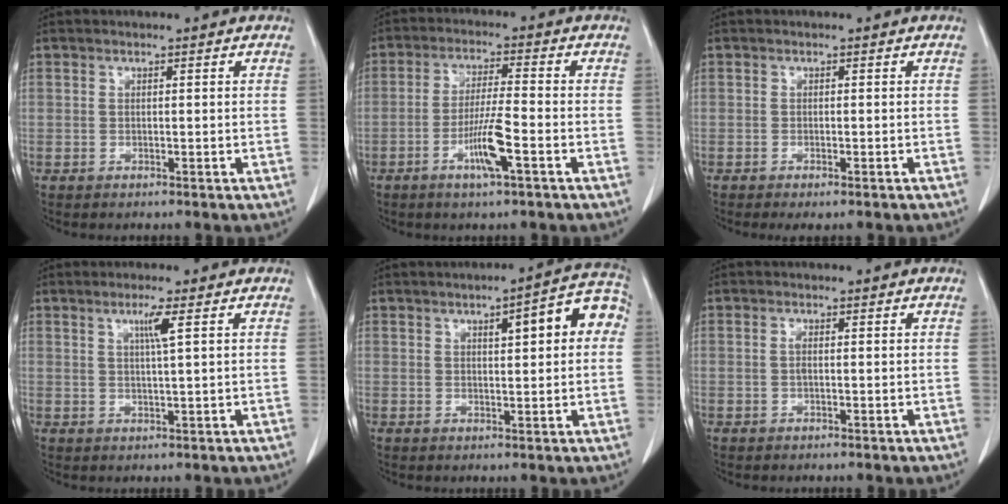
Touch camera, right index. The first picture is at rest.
{"total": 6.9, "force": [-3.0, 0.0, 6.2], "torque": [-0.120, -0.007, -0.056]}
{"total": 2.5, "force": [-2.0, 0.6, 1.4], "torque": [-0.015, -0.006, -0.024]}
{"total": 3.0, "force": [1.2, -0.6, 2.7], "torque": [-0.050, -0.002, 0.023]}
{"total": 8.4, "force": [2.1, 2.0, 7.8], "torque": [-0.098, 0.028, 0.023]}
{"total": 0.8, "force": [-0.1, 0.2, 0.8], "torque": [-0.017, 0.000, -0.001]}